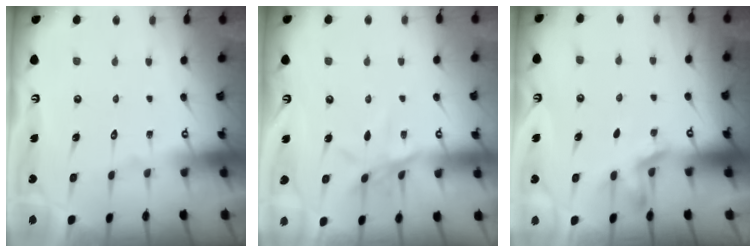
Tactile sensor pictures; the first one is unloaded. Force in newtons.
{"total": 7.9, "press": 7.9, "slide": 0.5}
{"total": 2.3, "press": 2.0, "slide": 1.0}